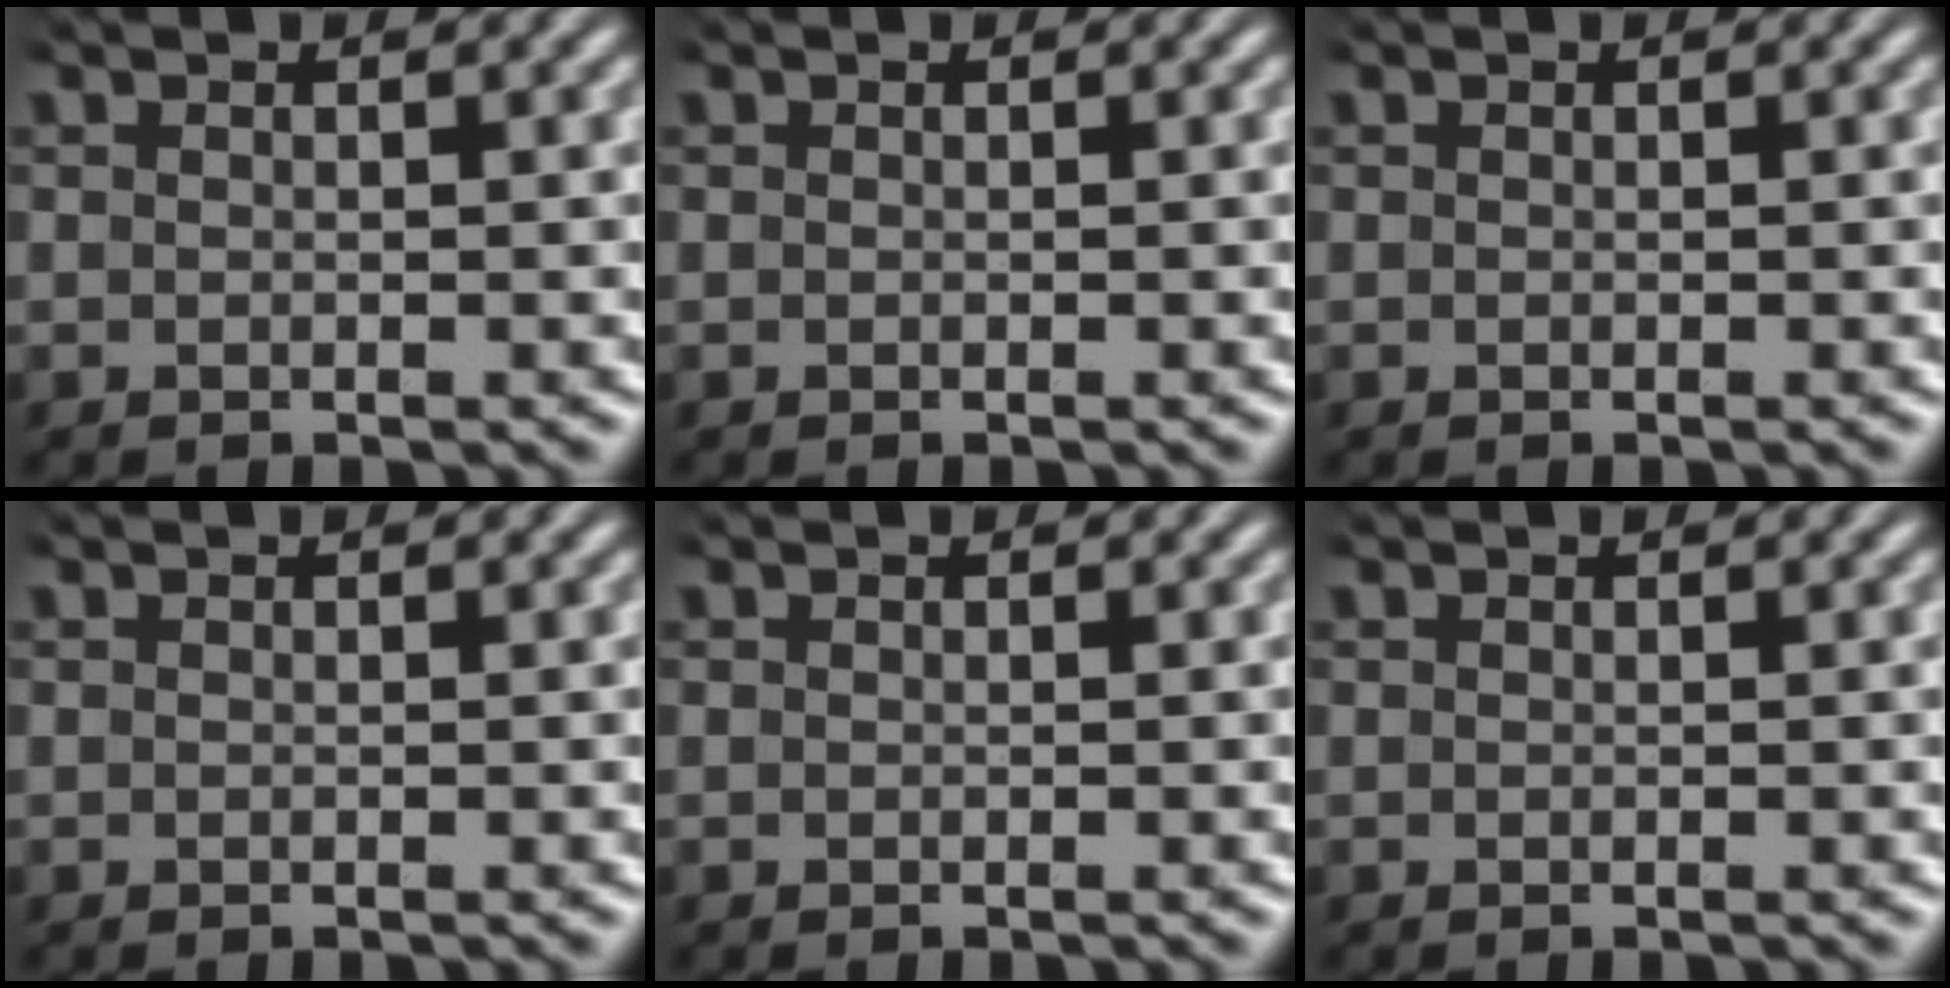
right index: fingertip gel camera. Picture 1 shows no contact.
{"total": 0.0}
{"total": 0.0}
{"total": 0.0}
{"total": 0.0}
{"total": 0.0}